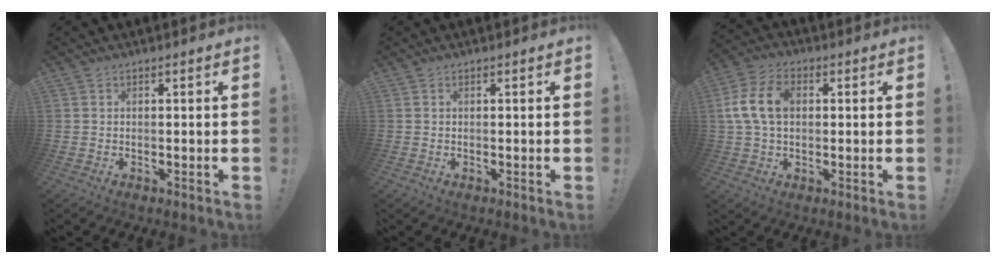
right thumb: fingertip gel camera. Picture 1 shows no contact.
{"total": 0.0}
{"total": 11.5, "force": [1.5, 7.6, 8.5], "torque": [-0.167, 0.008, 0.029]}